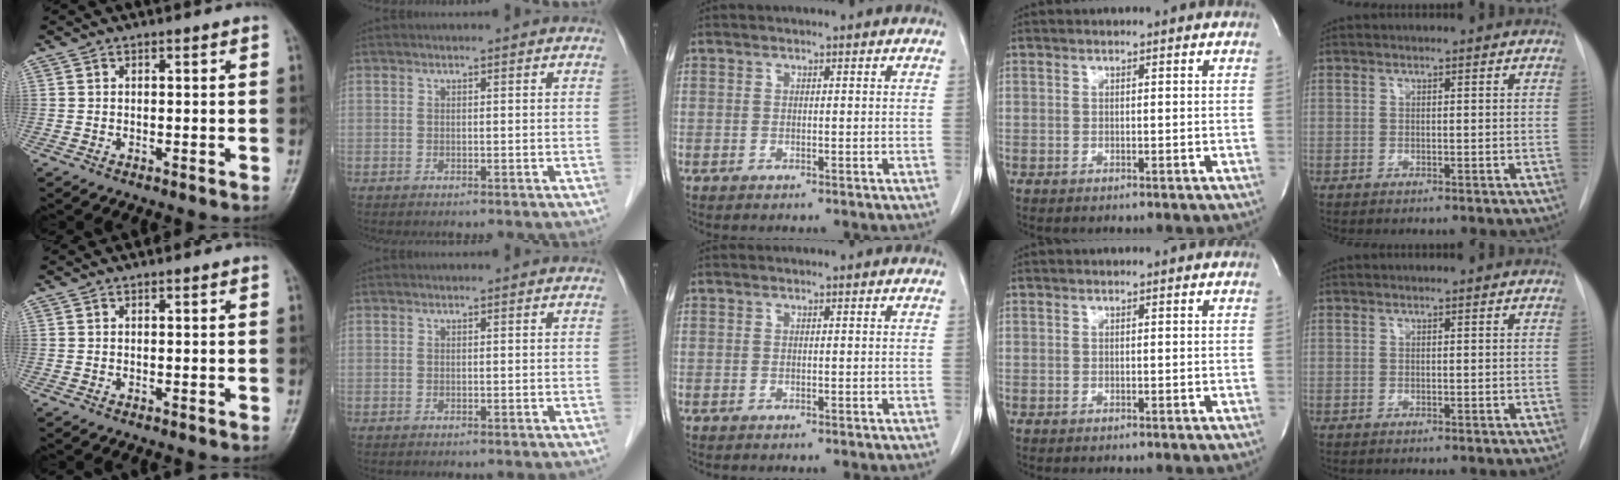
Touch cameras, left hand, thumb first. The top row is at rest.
{}